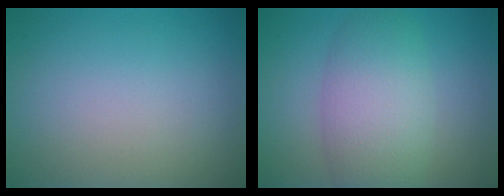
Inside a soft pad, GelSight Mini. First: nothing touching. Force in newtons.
{"total": 6.2, "press": 6.2, "slide": 0.3}